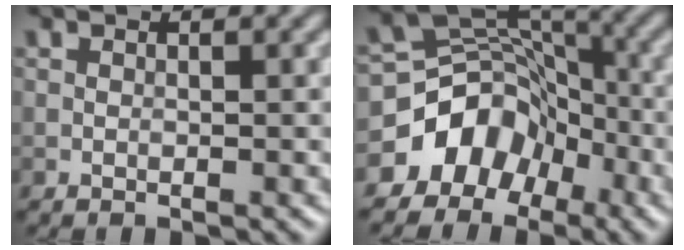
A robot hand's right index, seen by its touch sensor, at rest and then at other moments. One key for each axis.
{"total": 7.1, "fx": -3.7, "fy": 5.5, "fz": 2.6, "tx": -0.028, "ty": 0.006, "tz": -0.073}